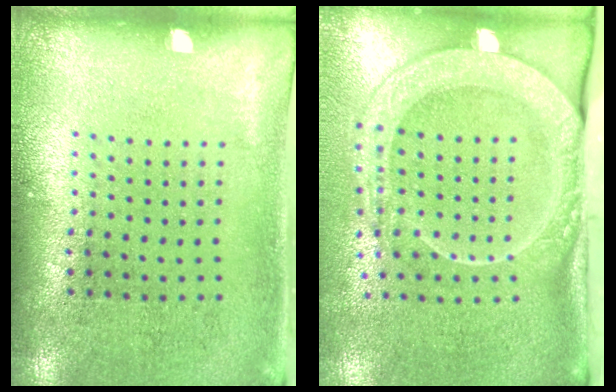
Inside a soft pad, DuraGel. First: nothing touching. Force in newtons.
{"total": 2.8, "press": 2.1, "slide": 1.8}